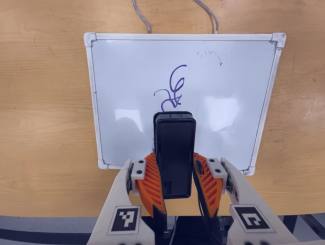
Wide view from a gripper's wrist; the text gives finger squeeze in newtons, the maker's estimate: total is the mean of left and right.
{"total": 8.8, "left": 7.2, "right": 10.4}